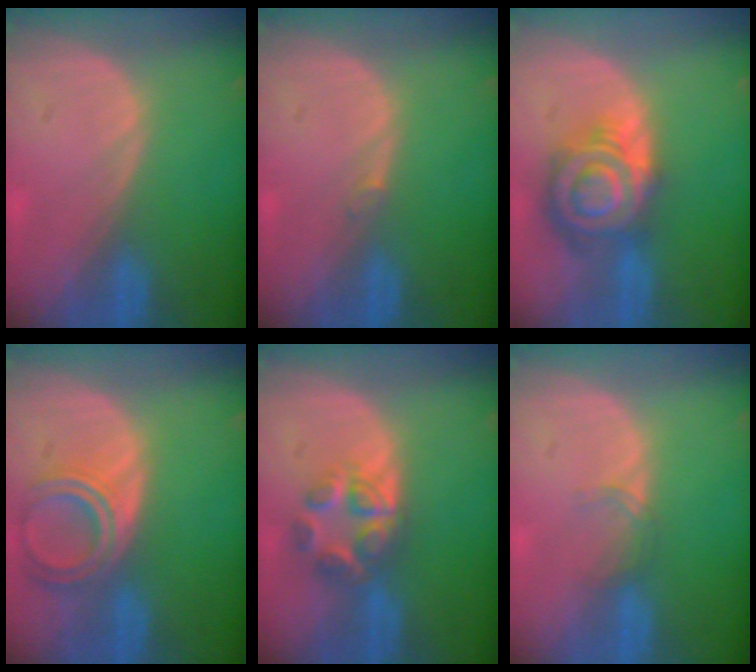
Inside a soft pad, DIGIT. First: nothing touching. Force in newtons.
{"total": 0.6, "press": 0.5, "slide": 0.3}
{"total": 9.2, "press": 9.1, "slide": 0.5}
{"total": 6.5, "press": 5.9, "slide": 2.8}
{"total": 6.0, "press": 5.4, "slide": 2.6}
{"total": 1.5, "press": 1.5, "slide": 0.2}